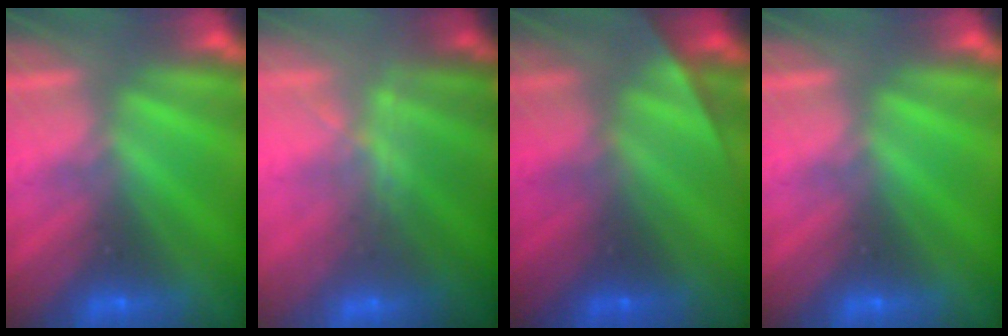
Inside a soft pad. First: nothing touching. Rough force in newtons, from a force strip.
{"total": 10.8}
{"total": 2.1}
{"total": 0.0}